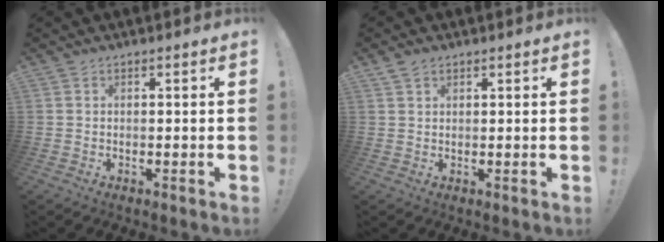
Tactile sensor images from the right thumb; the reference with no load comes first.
{"total": 2.1, "force": [1.5, 1.2, 0.8], "torque": [-0.016, -0.002, 0.029]}